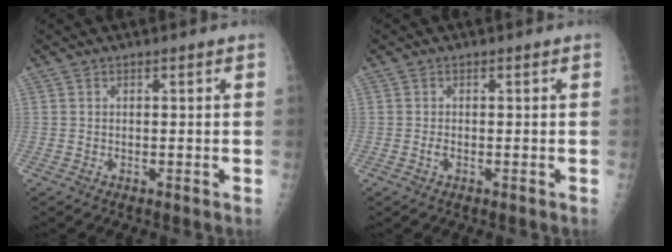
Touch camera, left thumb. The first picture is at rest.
{"total": 0.9, "force": [-0.3, 0.5, 0.7], "torque": [-0.015, -0.001, -0.006]}